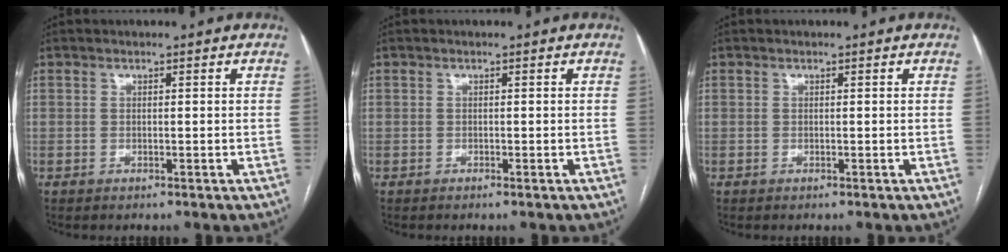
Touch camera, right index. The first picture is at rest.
{"total": 0.0}
{"total": 0.0}